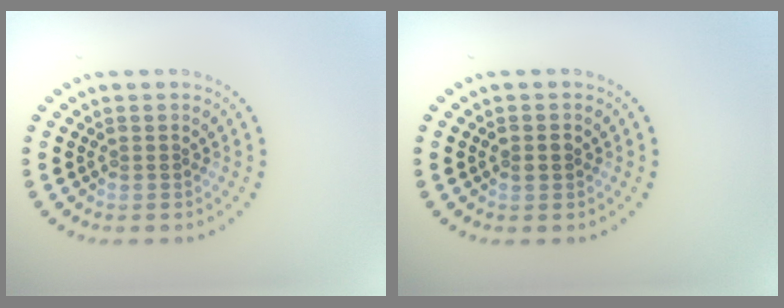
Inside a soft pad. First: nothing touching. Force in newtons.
{"total": 1.1, "press": 1.1, "slide": 0.2}